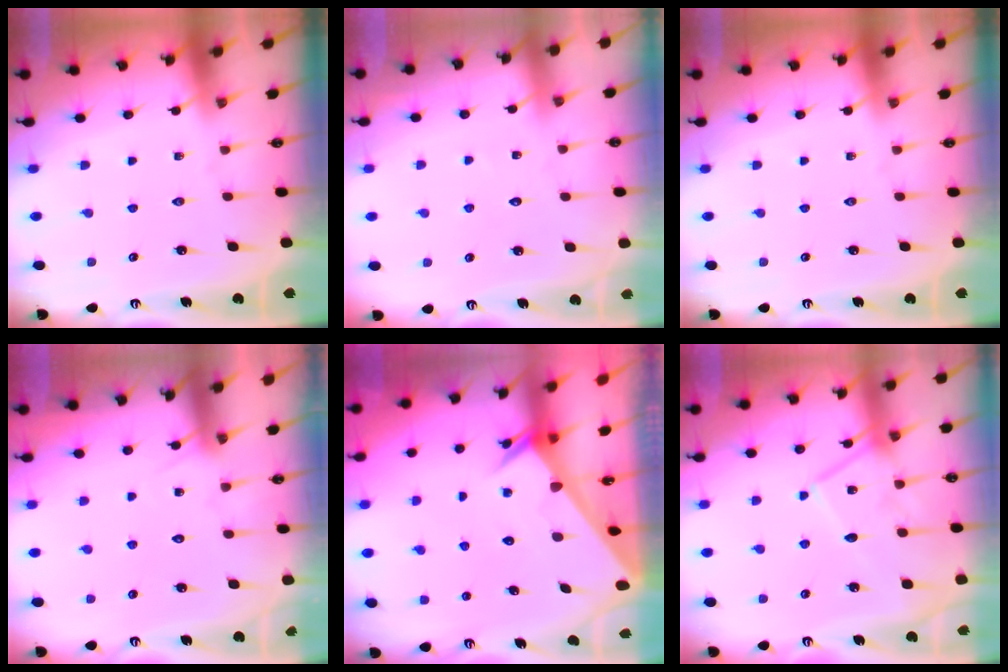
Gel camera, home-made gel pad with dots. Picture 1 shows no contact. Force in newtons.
{"total": 4.5, "press": 4.5, "slide": 0.5}
{"total": 0.0}
{"total": 5.6, "press": 5.6, "slide": 0.4}
{"total": 2.7, "press": 2.7, "slide": 0.1}
{"total": 13.4, "press": 13.4, "slide": 1.3}